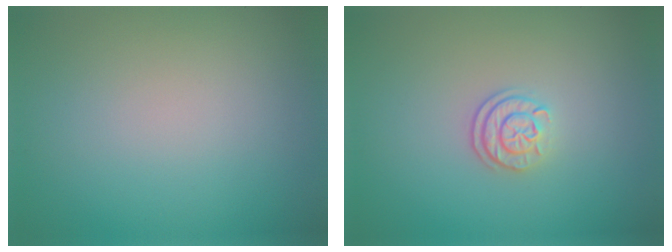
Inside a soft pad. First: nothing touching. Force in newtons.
{"total": 2.2, "press": 1.8, "slide": 1.3}